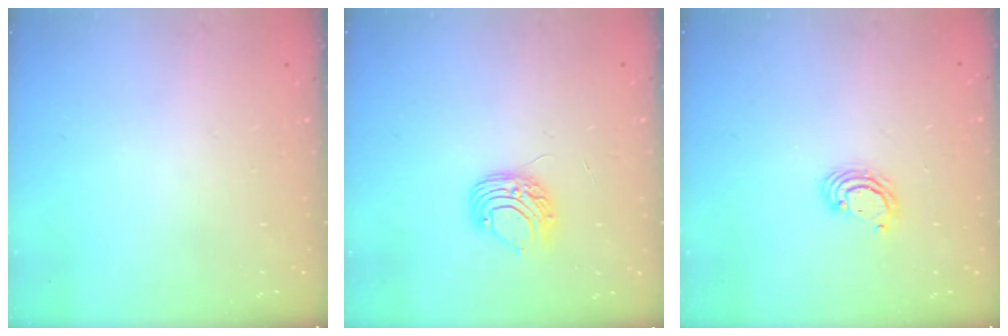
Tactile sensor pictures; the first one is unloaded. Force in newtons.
{"total": 7.5, "press": 7.4, "slide": 0.7}
{"total": 3.9, "press": 3.8, "slide": 0.2}